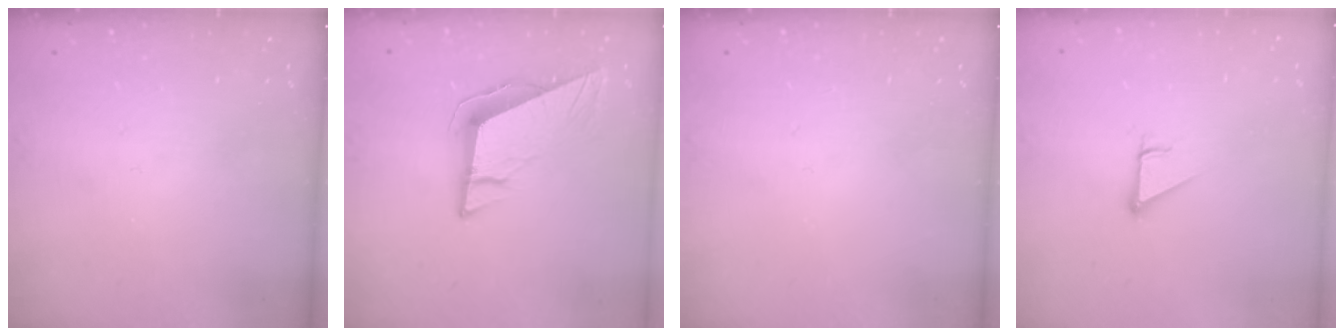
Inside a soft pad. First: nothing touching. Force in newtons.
{"total": 9.6, "press": 9.4, "slide": 1.8}
{"total": 0.0}
{"total": 2.9, "press": 2.9, "slide": 0.1}